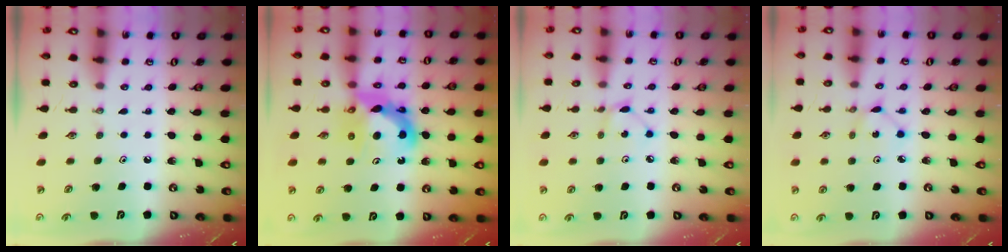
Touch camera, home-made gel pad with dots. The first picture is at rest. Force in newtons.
{"total": 12.0, "press": 11.9, "slide": 1.0}
{"total": 2.2, "press": 2.2, "slide": 0.1}
{"total": 2.0, "press": 2.0, "slide": 0.2}